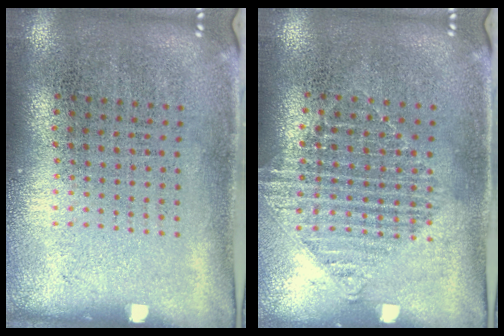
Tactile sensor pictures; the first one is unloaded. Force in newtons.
{"total": 1.2, "press": 1.1, "slide": 0.3}